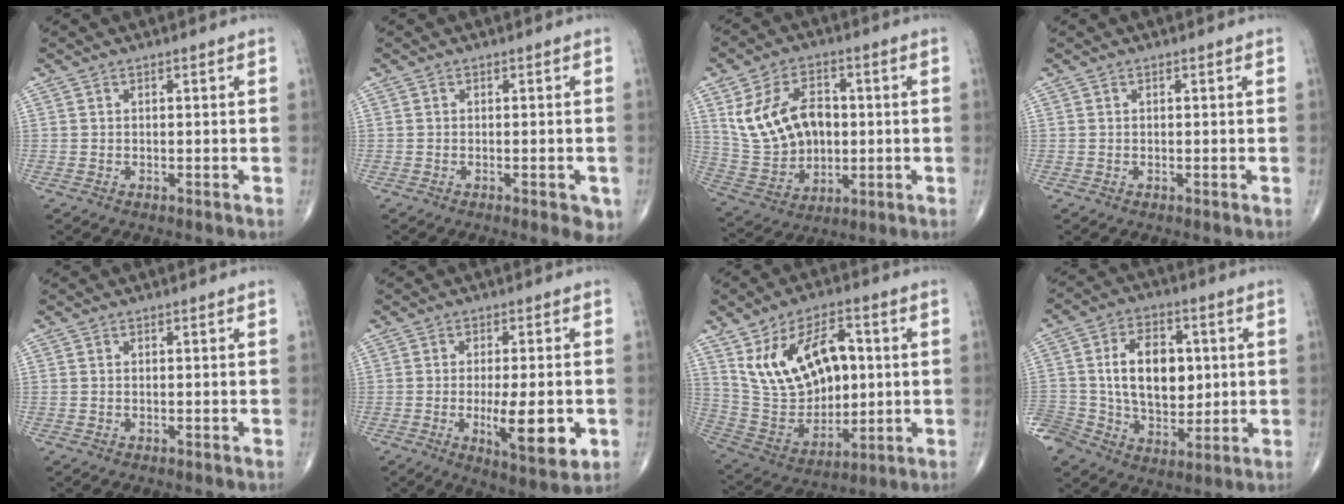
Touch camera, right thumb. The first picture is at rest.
{"total": 3.9, "force": [-1.6, 1.3, 3.3], "torque": [-0.031, -0.006, -0.016]}
{"total": 15.3, "force": [2.5, 10.8, 10.5], "torque": [-0.163, 0.007, 0.060]}
{"total": 0.0}
{"total": 0.0}
{"total": 11.1, "force": [-2.4, 3.4, 10.3], "torque": [-0.152, -0.019, -0.031]}
{"total": 19.5, "force": [4.6, 12.2, 14.5], "torque": [-0.221, 0.002, 0.100]}
{"total": 18.4, "force": [0.7, 12.9, 13.1], "torque": [-0.221, 0.017, 0.024]}